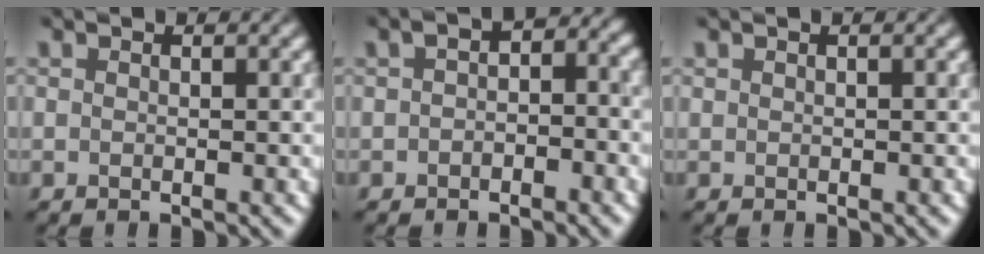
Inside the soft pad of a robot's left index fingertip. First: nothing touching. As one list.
[{"total": 3.0, "force": [-0.6, 2.0, 2.1], "torque": [-0.028, 0.010, -0.019]}, {"total": 0.0}]